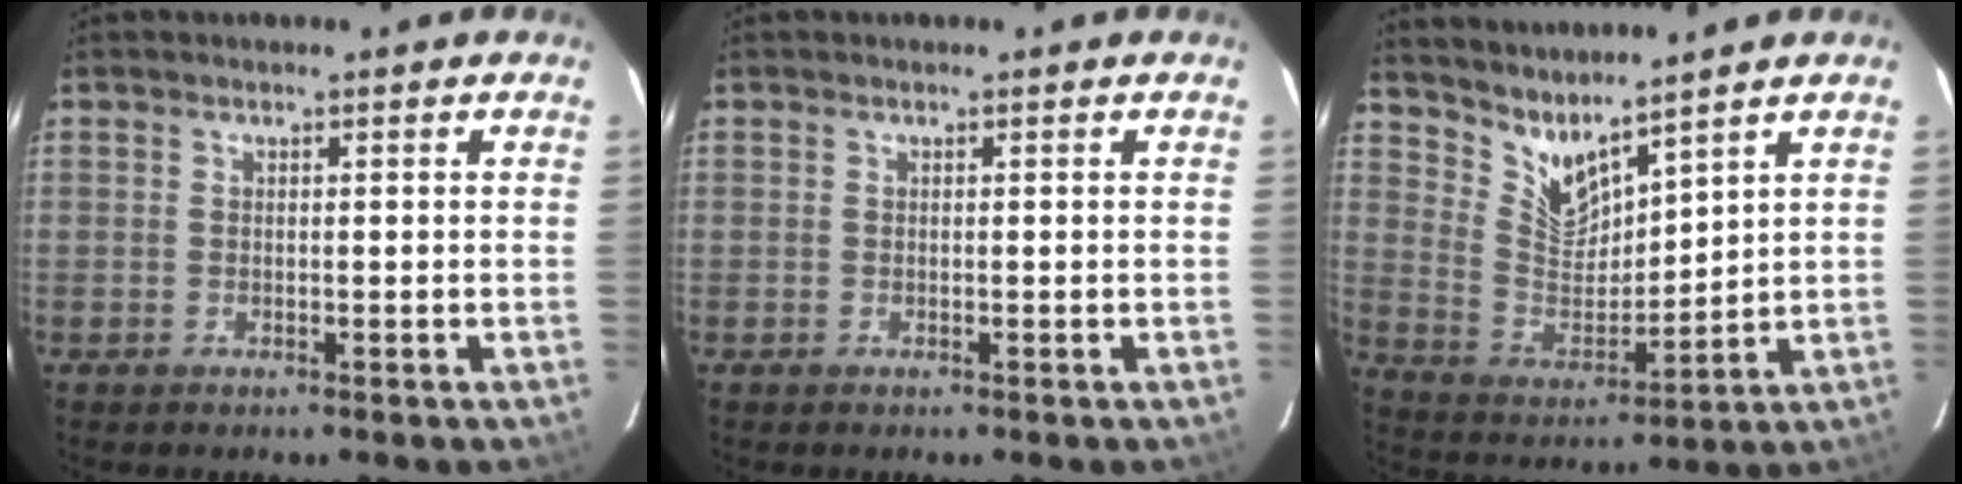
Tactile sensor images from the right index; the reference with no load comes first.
{"total": 0.0}
{"total": 9.0, "force": [8.0, 2.0, 3.7], "torque": [-0.077, -0.015, 0.164]}